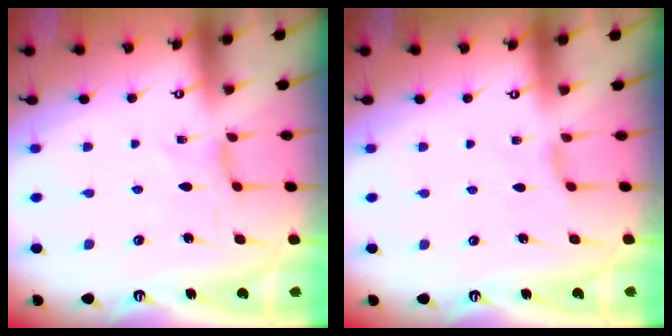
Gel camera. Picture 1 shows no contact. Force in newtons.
{"total": 2.6, "press": 2.6, "slide": 0.5}